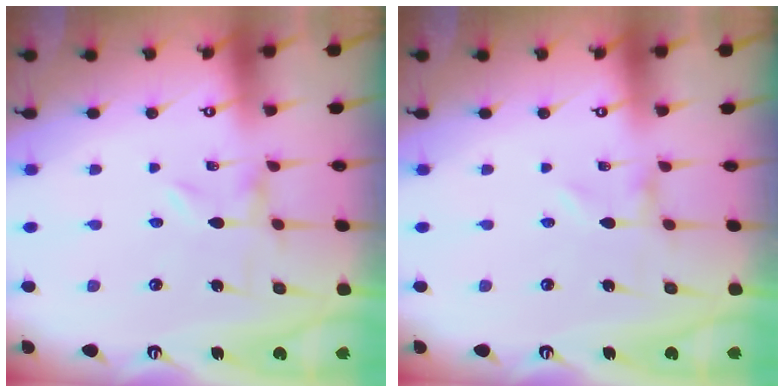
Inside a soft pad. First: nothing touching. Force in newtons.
{"total": 0.0}